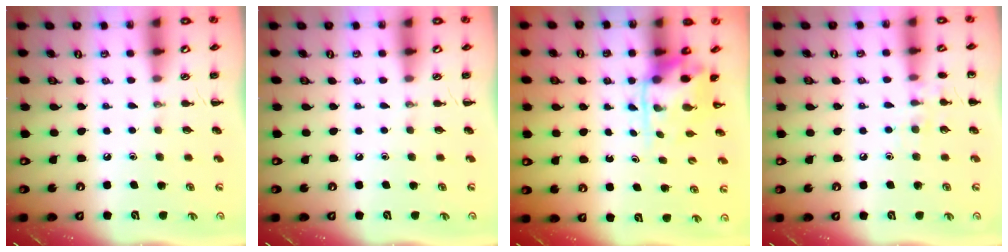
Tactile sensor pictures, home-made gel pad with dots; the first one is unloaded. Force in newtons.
{"total": 0.0}
{"total": 3.5, "press": 3.4, "slide": 0.8}
{"total": 7.6, "press": 7.4, "slide": 1.7}